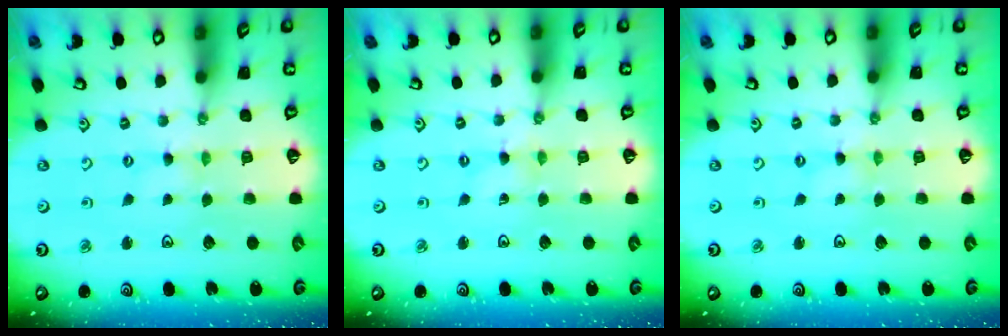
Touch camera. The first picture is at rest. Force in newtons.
{"total": 0.0}
{"total": 0.0}